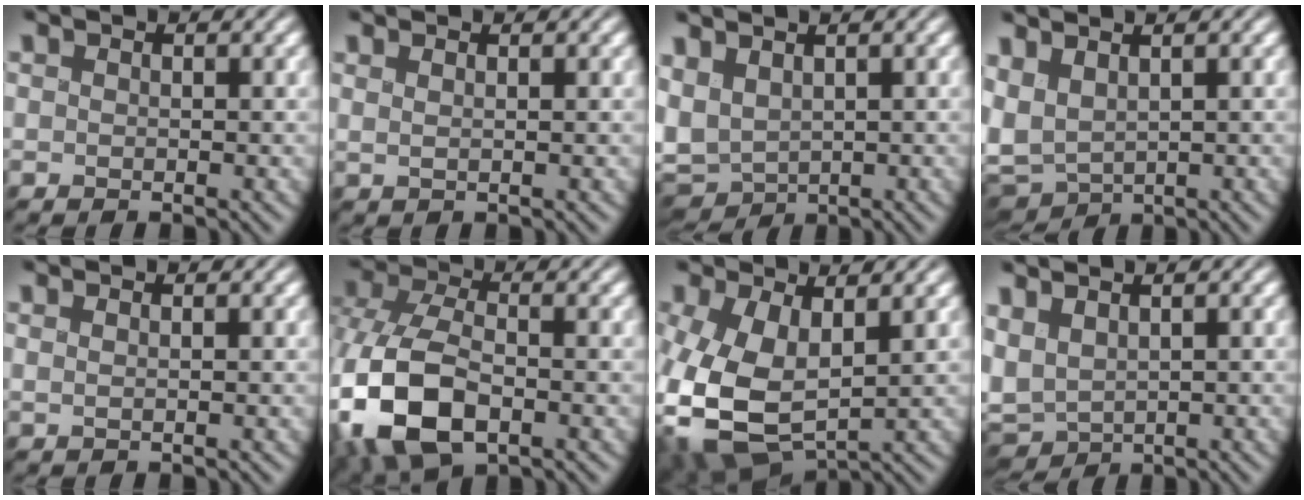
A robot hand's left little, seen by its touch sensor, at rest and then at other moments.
{"total": 2.2, "force": [1.0, 0.9, 1.7], "torque": [-0.010, 0.004, -0.007]}
{"total": 4.1, "force": [0.2, 2.9, 2.8], "torque": [-0.068, 0.003, 0.000]}
{"total": 4.1, "force": [0.6, 2.6, 3.1], "torque": [-0.074, 0.006, 0.007]}
{"total": 1.9, "force": [0.9, 0.8, 1.5], "torque": [-0.008, 0.002, -0.008]}
{"total": 10.8, "force": [-3.8, 6.2, 8.0], "torque": [-0.196, -0.024, -0.068]}
{"total": 8.6, "force": [-1.1, 5.0, 6.9], "torque": [-0.172, -0.024, -0.017]}
{"total": 3.6, "force": [0.5, 2.4, 2.6], "torque": [-0.063, 0.006, 0.004]}